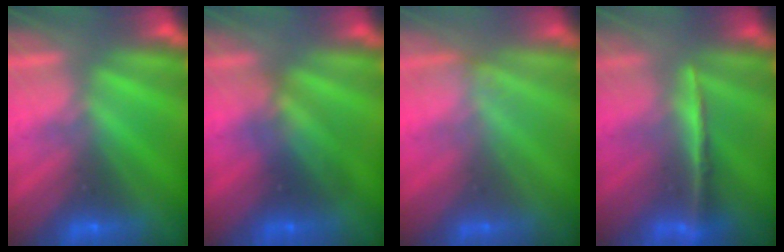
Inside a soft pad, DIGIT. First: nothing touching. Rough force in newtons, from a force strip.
{"total": 2.7}
{"total": 1.7}
{"total": 2.0}